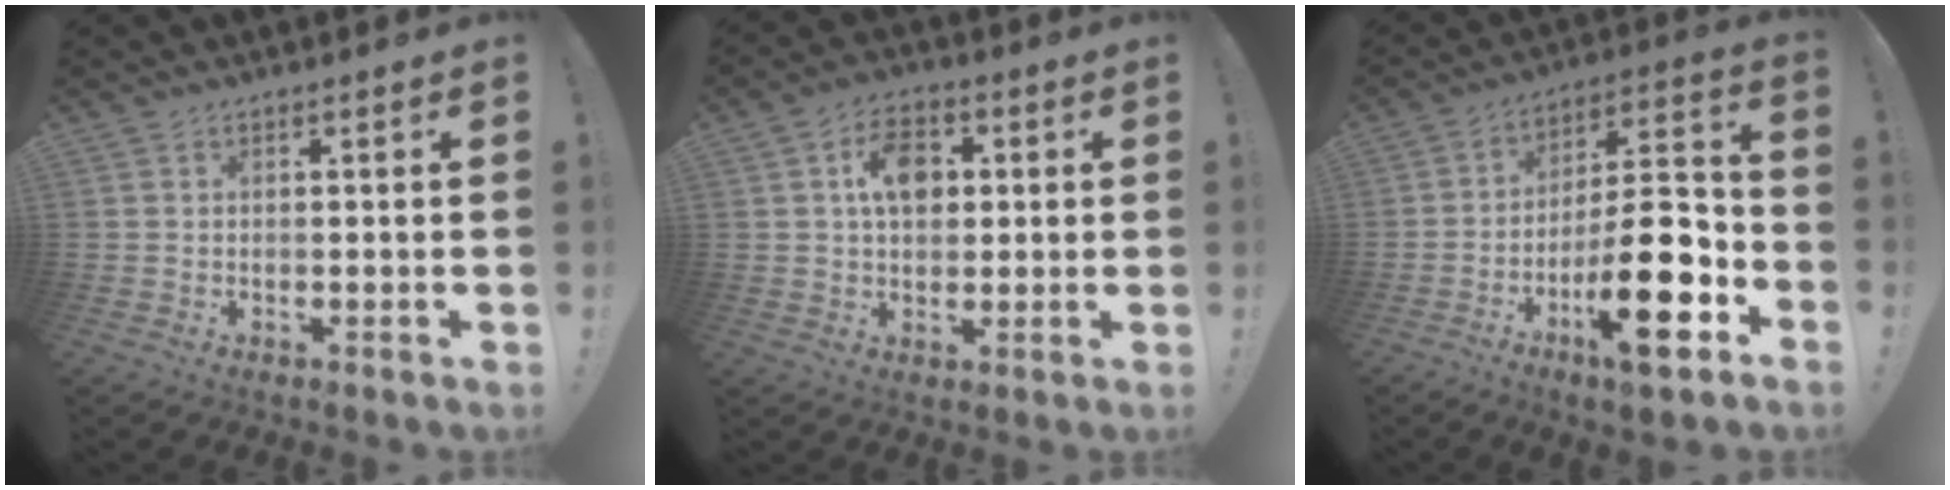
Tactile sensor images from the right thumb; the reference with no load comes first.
{"total": 9.5, "force": [2.3, 6.9, 6.1], "torque": [-0.077, 0.002, 0.040]}
{"total": 21.1, "force": [-8.5, 6.6, 18.2], "torque": [-0.291, 0.053, -0.131]}